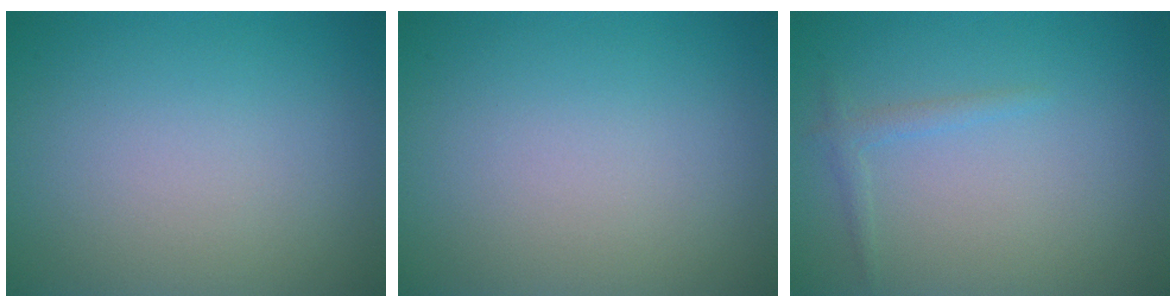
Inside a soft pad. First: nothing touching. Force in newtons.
{"total": 0.0}
{"total": 1.1, "press": 1.1, "slide": 0.0}